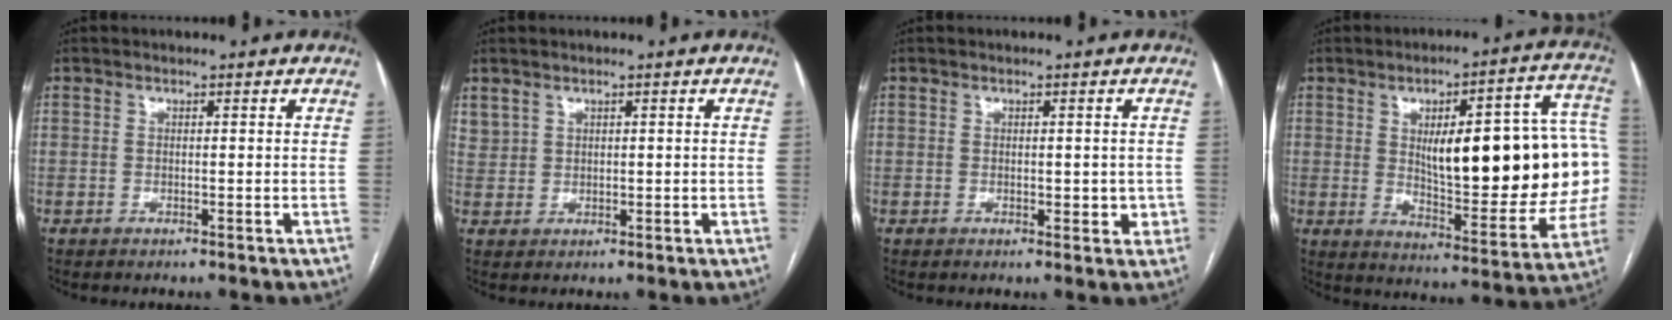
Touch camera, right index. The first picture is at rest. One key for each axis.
{"total": 2.3, "fx": 1.6, "fy": 1.6, "fz": 0.4, "tx": -0.005, "ty": 0.011, "tz": 0.037}
{"total": 2.9, "fx": -0.3, "fy": 1.6, "fz": 2.3, "tx": -0.020, "ty": 0.003, "tz": 0.001}
{"total": 26.5, "fx": 2.1, "fy": 7.3, "fz": 25.4, "tx": -0.265, "ty": 0.043, "tz": 0.048}